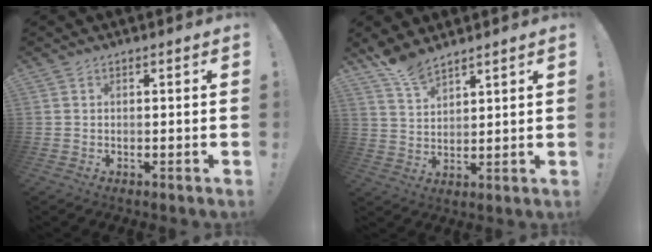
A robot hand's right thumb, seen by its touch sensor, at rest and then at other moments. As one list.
[{"total": 6.9, "force": [6.1, 1.9, 2.5], "torque": [-0.049, -0.038, 0.115]}]